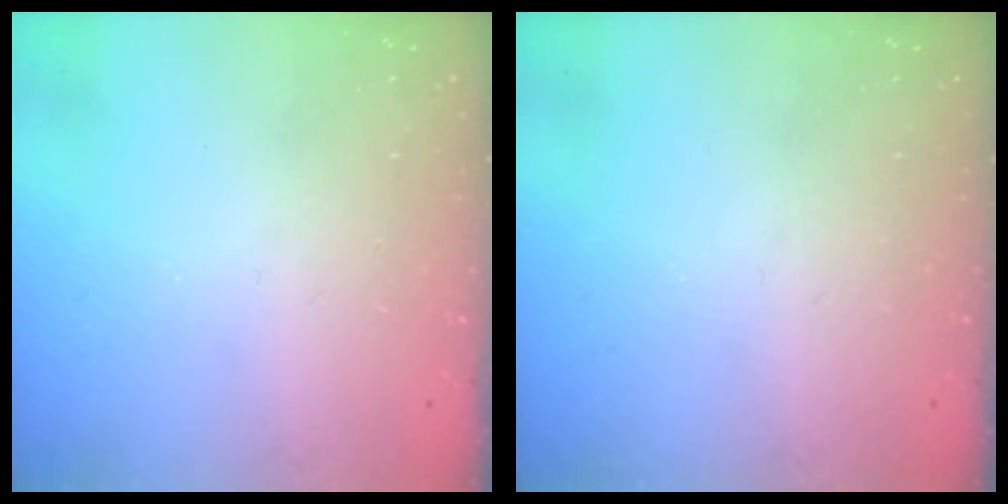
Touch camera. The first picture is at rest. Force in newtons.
{"total": 0.0}